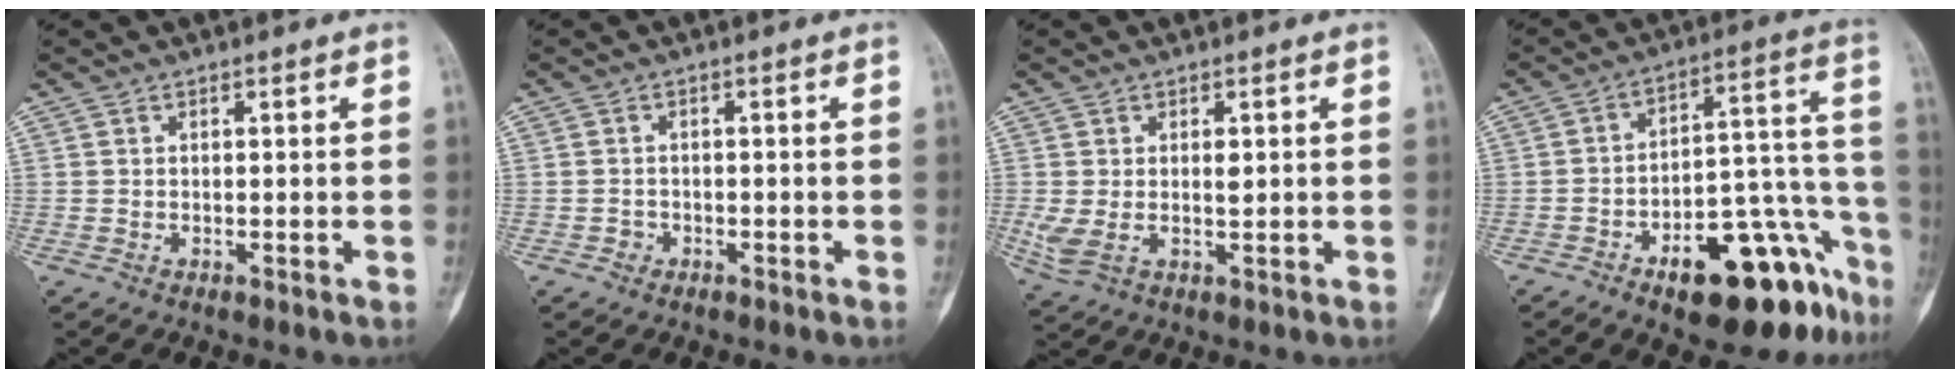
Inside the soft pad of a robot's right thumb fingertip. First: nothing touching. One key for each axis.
{"total": 1.2, "fx": -0.7, "fy": 1.0, "fz": 0.2, "tx": 0.004, "ty": 0.006, "tz": -0.017}
{"total": 5.1, "fx": 0.3, "fy": 2.7, "fz": 4.3, "tx": -0.096, "ty": 0.004, "tz": 0.013}
{"total": 20.3, "fx": -12.1, "fy": 8.3, "fz": 14.1, "tx": -0.107, "ty": 0.114, "tz": -0.170}